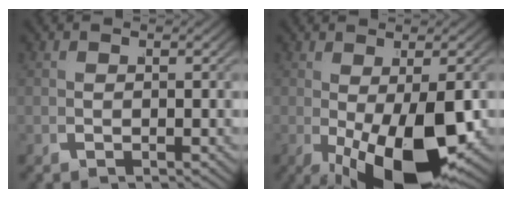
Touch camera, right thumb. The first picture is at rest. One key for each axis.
{"total": 10.5, "fx": -2.2, "fy": 4.3, "fz": 9.4, "tx": -0.160, "ty": -0.027, "tz": -0.016}